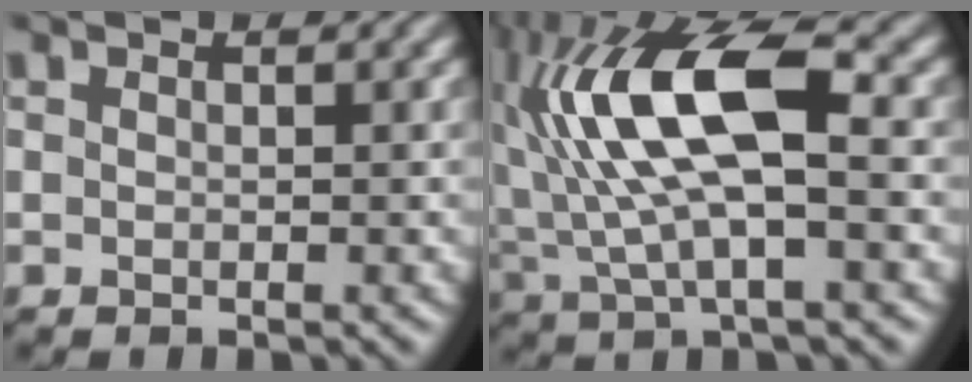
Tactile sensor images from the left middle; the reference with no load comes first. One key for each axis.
{"total": 11.8, "fx": 2.3, "fy": 4.7, "fz": 10.6, "tx": -0.211, "ty": 0.020, "tz": 0.038}